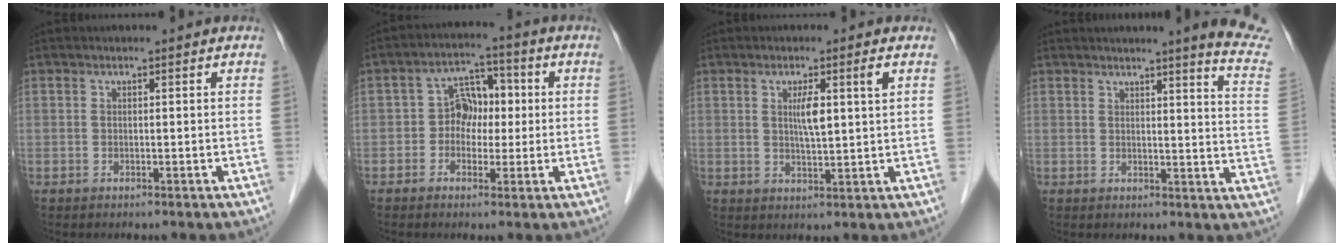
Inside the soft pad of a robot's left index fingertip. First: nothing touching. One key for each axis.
{"total": 6.0, "fx": -0.4, "fy": 4.7, "fz": 3.7, "tx": -0.058, "ty": 0.024, "tz": -0.011}
{"total": 5.1, "fx": 1.5, "fy": 0.1, "fz": 4.8, "tx": -0.086, "ty": 0.006, "tz": 0.029}
{"total": 10.4, "fx": 9.1, "fy": -1.2, "fz": 5.0, "tx": -0.052, "ty": -0.066, "tz": 0.076}